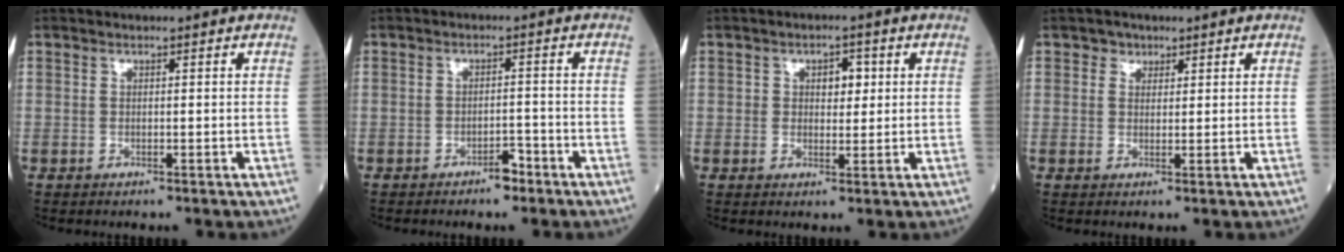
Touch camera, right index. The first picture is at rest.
{"total": 2.5, "force": [-1.9, 0.8, 1.3], "torque": [-0.016, 0.004, -0.032]}
{"total": 3.3, "force": [0.8, 2.0, 2.4], "torque": [-0.031, 0.008, 0.012]}
{"total": 1.4, "force": [1.1, 0.9, 0.2], "torque": [0.003, -0.005, 0.010]}